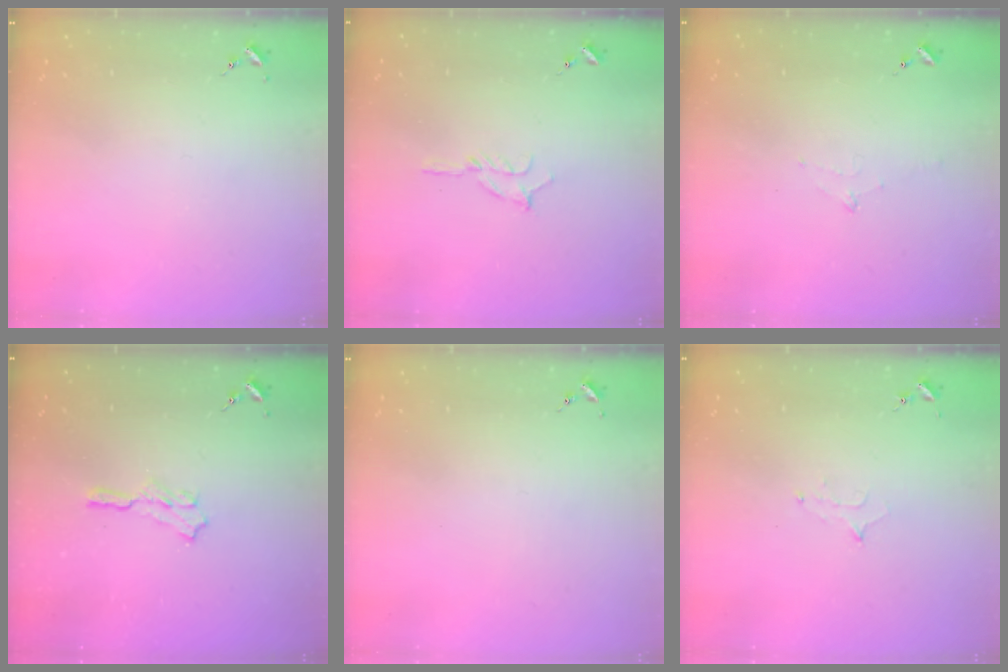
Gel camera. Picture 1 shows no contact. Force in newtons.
{"total": 5.0, "press": 5.0, "slide": 0.6}
{"total": 6.7, "press": 6.7, "slide": 0.7}
{"total": 5.5, "press": 5.5, "slide": 0.6}
{"total": 0.0}
{"total": 5.8, "press": 5.7, "slide": 0.6}